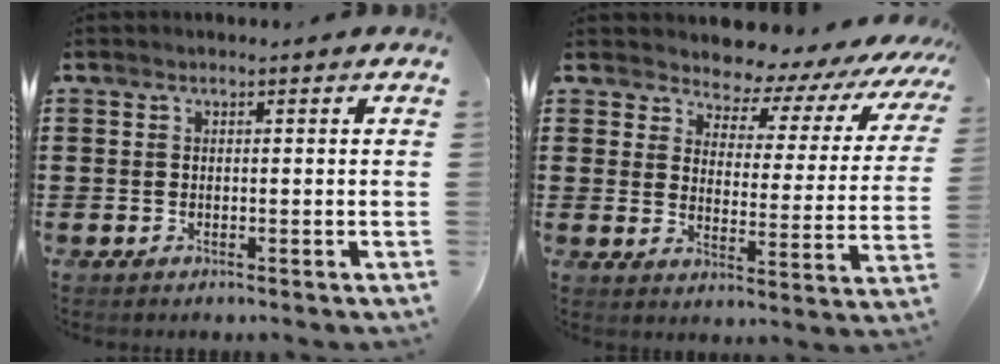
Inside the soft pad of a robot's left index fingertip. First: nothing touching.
{"total": 4.8, "force": [4.6, 1.2, 1.0], "torque": [-0.042, -0.041, 0.070]}